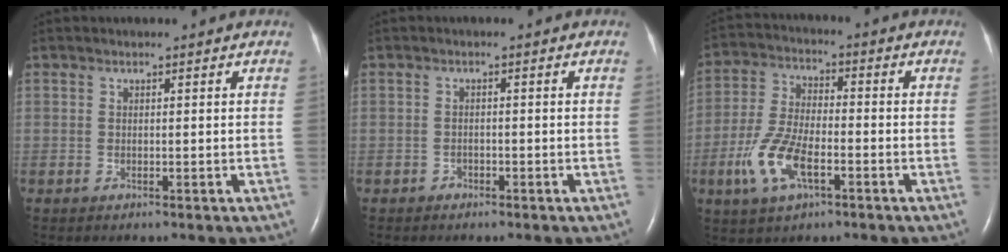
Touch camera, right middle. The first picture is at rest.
{"total": 0.9, "force": [-0.7, 0.5, 0.0], "torque": [0.005, 0.003, -0.015]}
{"total": 9.6, "force": [-3.8, 3.8, 8.0], "torque": [-0.178, -0.002, -0.073]}